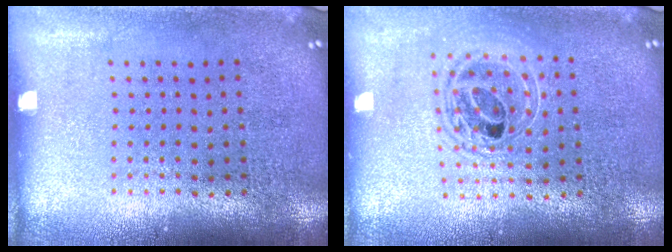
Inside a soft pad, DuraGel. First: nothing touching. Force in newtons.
{"total": 1.7, "press": 1.4, "slide": 1.0}